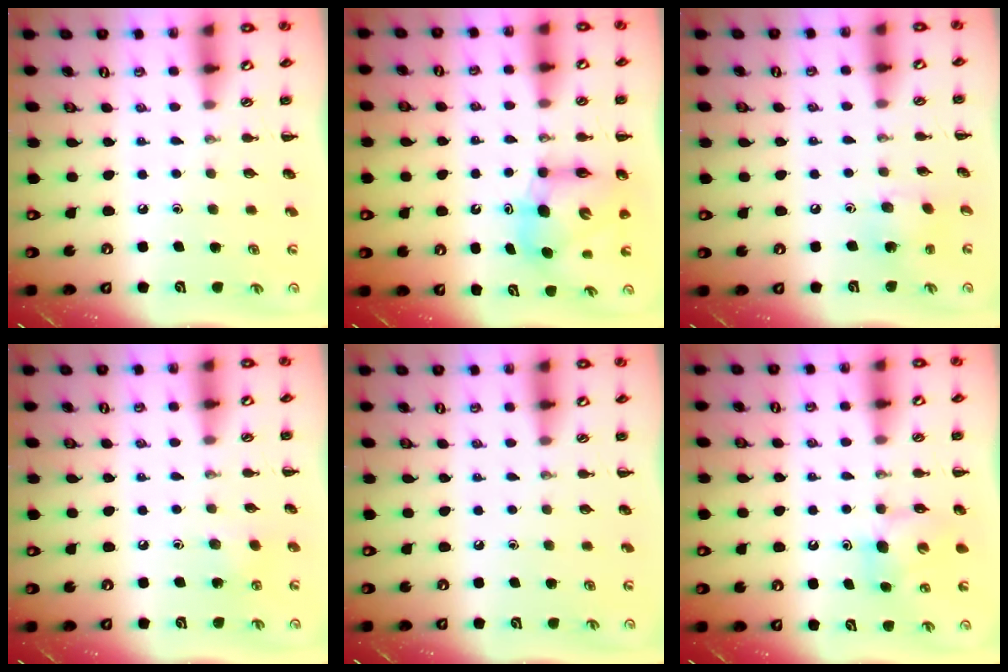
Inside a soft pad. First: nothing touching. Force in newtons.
{"total": 7.7, "press": 7.4, "slide": 2.3}
{"total": 4.0, "press": 3.9, "slide": 0.7}
{"total": 5.6, "press": 5.4, "slide": 1.6}
{"total": 0.0}
{"total": 6.2, "press": 6.2, "slide": 0.8}